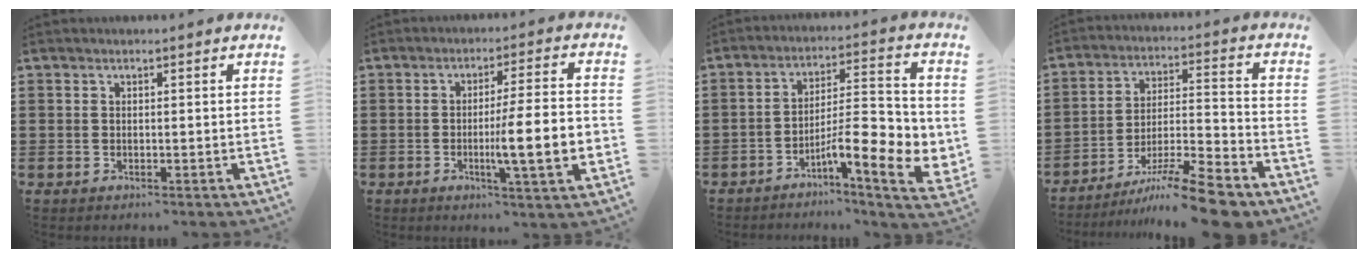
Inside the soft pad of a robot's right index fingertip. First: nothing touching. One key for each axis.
{"total": 10.7, "fx": -2.2, "fy": 0.9, "fz": 10.4, "tx": -0.163, "ty": -0.013, "tz": -0.043}
{"total": 10.2, "fx": -3.8, "fy": 2.4, "fz": 9.2, "tx": -0.138, "ty": -0.019, "tz": -0.069}
{"total": 11.2, "fx": -9.1, "fy": 0.8, "fz": 6.5, "tx": -0.096, "ty": 0.026, "tz": -0.174}